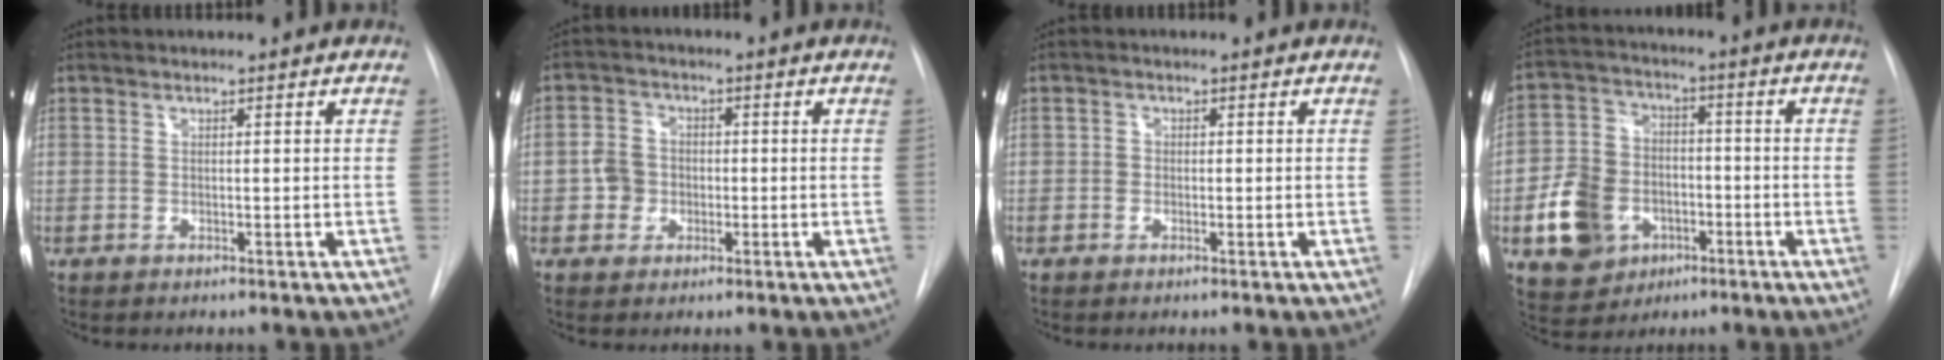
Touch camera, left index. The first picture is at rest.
{"total": 4.5, "force": [-0.9, 4.1, 1.4], "torque": [-0.031, 0.018, -0.012]}
{"total": 1.0, "force": [-0.3, 0.9, 0.2], "torque": [0.004, 0.004, -0.009]}
{"total": 11.7, "force": [-4.2, 9.4, 5.5], "torque": [-0.126, 0.018, -0.064]}